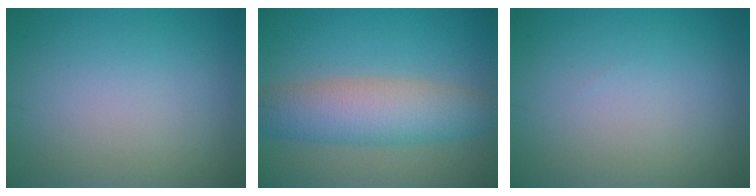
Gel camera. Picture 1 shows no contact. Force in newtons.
{"total": 6.3, "press": 6.3, "slide": 0.2}
{"total": 0.0}